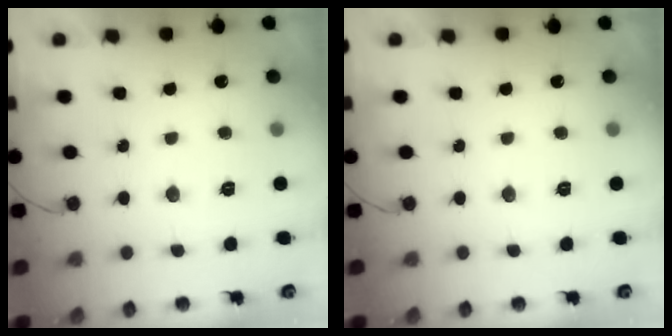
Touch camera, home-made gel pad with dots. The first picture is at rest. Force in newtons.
{"total": 0.0}